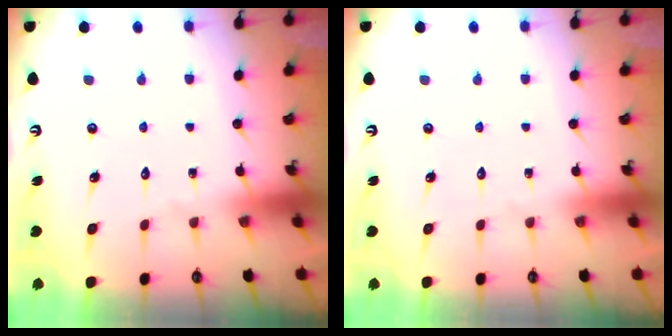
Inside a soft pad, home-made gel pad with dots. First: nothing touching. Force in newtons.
{"total": 0.0}